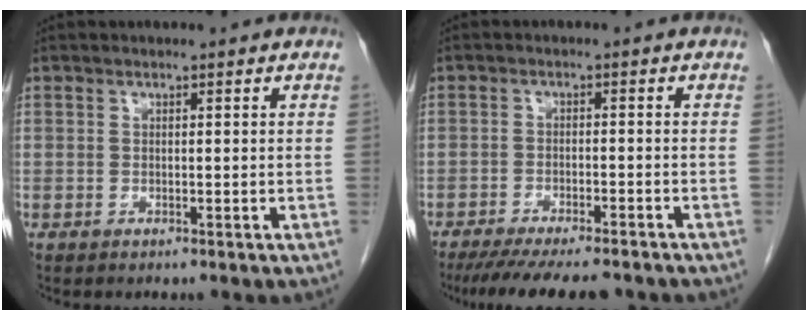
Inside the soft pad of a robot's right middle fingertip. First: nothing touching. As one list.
[{"total": 12.4, "force": [-10.6, 2.1, 6.1], "torque": [-0.094, -0.021, -0.151]}]